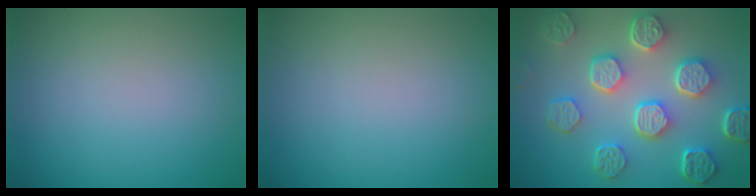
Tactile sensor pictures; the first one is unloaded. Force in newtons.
{"total": 0.0}
{"total": 7.9, "press": 6.0, "slide": 5.1}